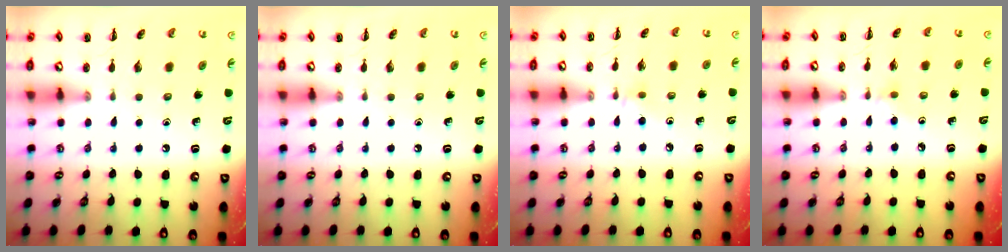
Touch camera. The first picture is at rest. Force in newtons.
{"total": 0.0}
{"total": 2.7, "press": 2.5, "slide": 1.0}
{"total": 3.7, "press": 3.4, "slide": 1.4}